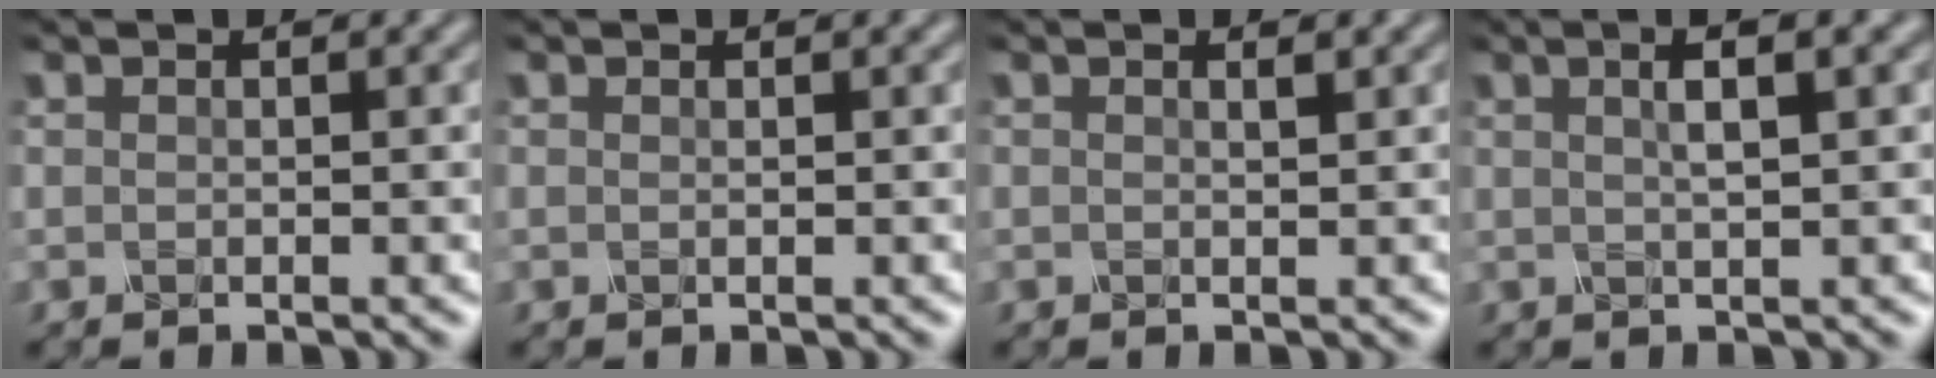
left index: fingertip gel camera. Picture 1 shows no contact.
{"total": 0.9, "force": [0.5, 0.4, 0.7], "torque": [-0.003, 0.004, -0.001]}
{"total": 1.5, "force": [0.7, 0.6, 1.2], "torque": [-0.002, 0.003, -0.006]}
{"total": 3.2, "force": [1.0, 0.6, 3.0], "torque": [-0.048, 0.009, 0.021]}